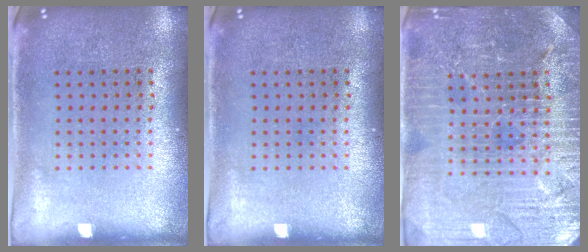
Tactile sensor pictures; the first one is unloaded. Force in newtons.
{"total": 0.0}
{"total": 4.5, "press": 4.2, "slide": 1.5}